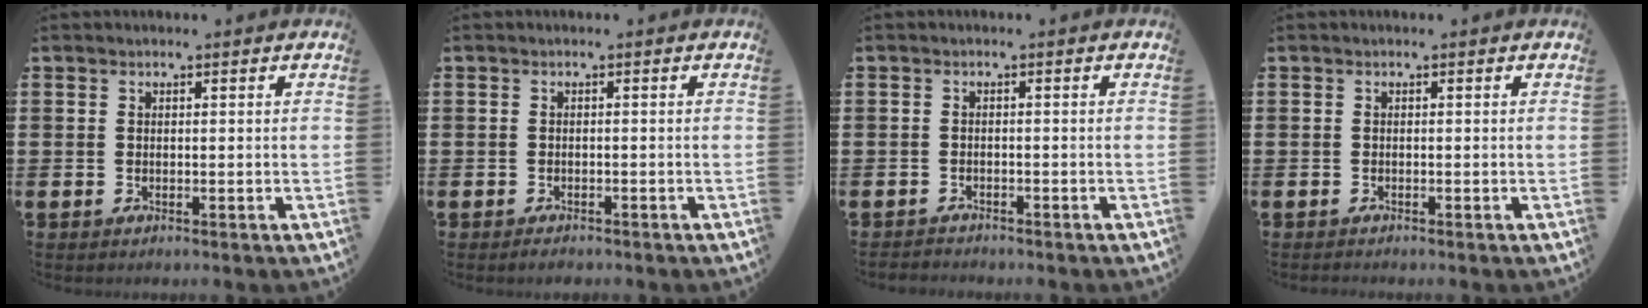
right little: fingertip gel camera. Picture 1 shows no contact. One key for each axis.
{"total": 0.7, "fx": -0.6, "fy": 0.2, "fz": 0.2, "tx": -0.005, "ty": -0.002, "tz": -0.012}
{"total": 1.0, "fx": -0.9, "fy": 0.1, "fz": -0.2, "tx": 0.000, "ty": 0.001, "tz": -0.021}
{"total": 0.0}